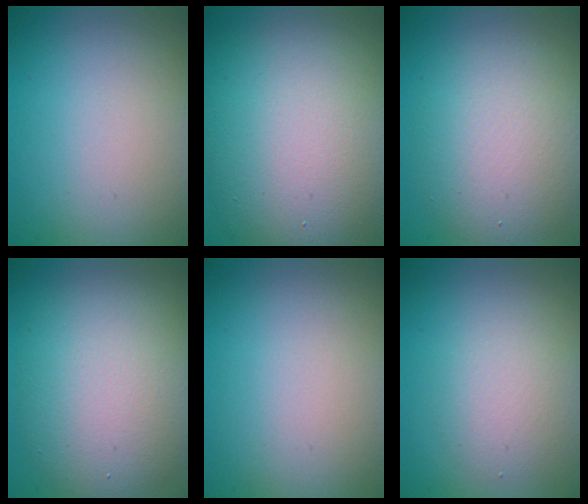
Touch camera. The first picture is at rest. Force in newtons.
{"total": 12.5, "press": 12.5, "slide": 0.7}
{"total": 6.0, "press": 6.0, "slide": 0.6}
{"total": 7.9, "press": 7.9, "slide": 0.4}
{"total": 0.0}
{"total": 2.7, "press": 2.7, "slide": 0.1}